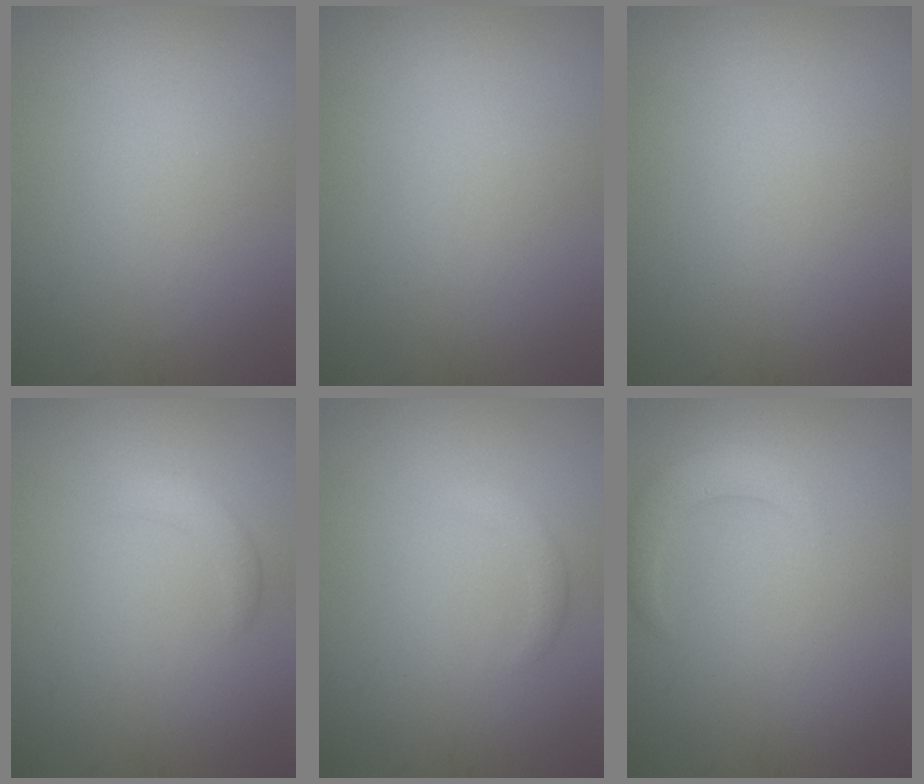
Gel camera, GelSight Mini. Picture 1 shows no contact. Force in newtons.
{"total": 0.0}
{"total": 0.0}
{"total": 1.6, "press": 1.6, "slide": 0.0}
{"total": 1.2, "press": 1.2, "slide": 0.1}
{"total": 2.6, "press": 2.6, "slide": 0.2}